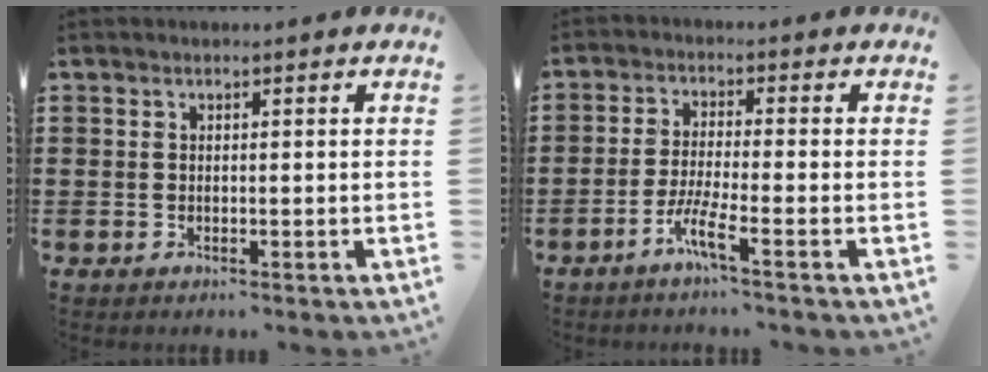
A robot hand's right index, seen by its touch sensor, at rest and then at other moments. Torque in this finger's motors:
{"motor_torque": [0.03, -0.02, 0.11, 0.08]}